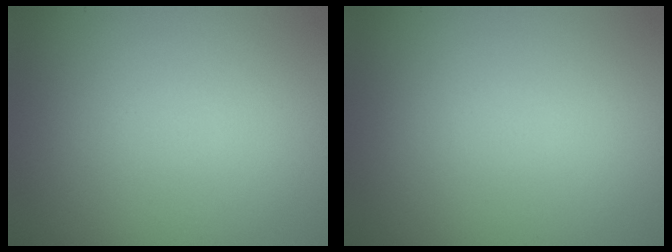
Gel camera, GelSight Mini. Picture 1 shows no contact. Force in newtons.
{"total": 0.0}